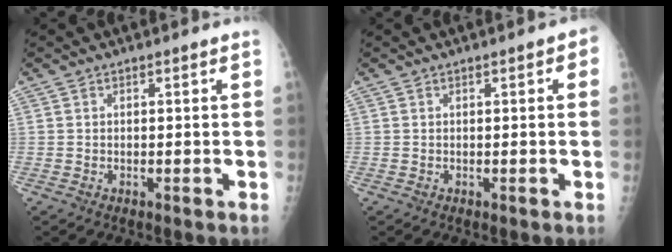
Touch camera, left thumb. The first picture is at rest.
{"total": 2.1, "force": [0.6, 0.8, 1.8], "torque": [-0.017, 0.002, 0.003]}